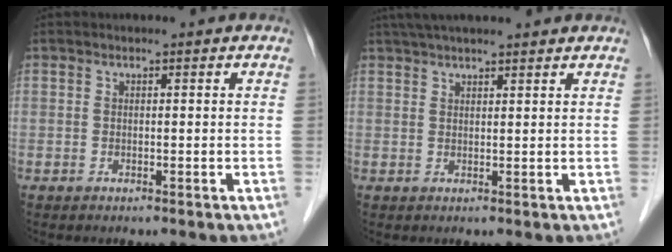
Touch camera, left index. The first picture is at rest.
{"total": 10.2, "force": [8.8, 1.1, 5.1], "torque": [-0.080, 0.043, 0.123]}